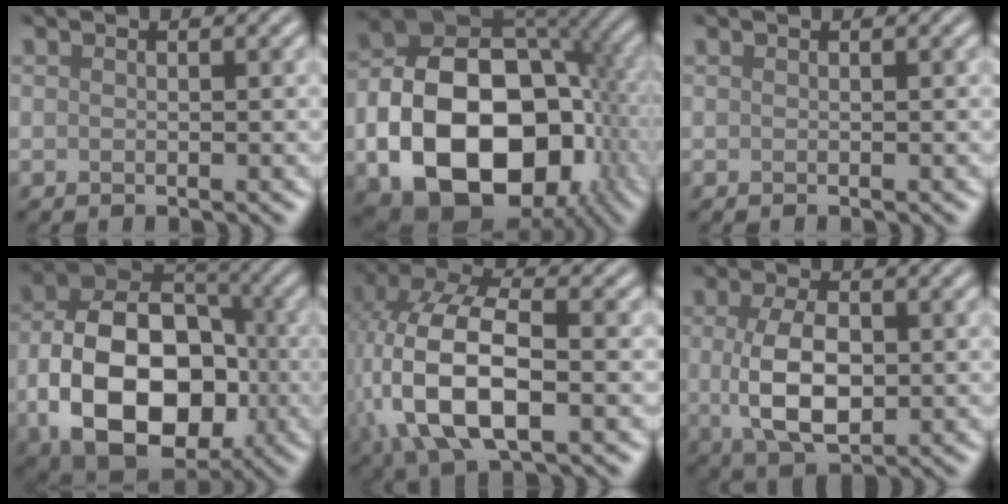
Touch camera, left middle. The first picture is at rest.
{"total": 17.0, "force": [-4.2, 11.7, 11.7], "torque": [-0.198, -0.026, -0.069]}
{"total": 0.0}
{"total": 14.6, "force": [-3.4, 10.1, 10.0], "torque": [-0.167, -0.017, -0.064]}
{"total": 11.3, "force": [-1.6, 5.9, 9.6], "torque": [-0.210, 0.003, -0.034]}
{"total": 6.5, "force": [0.0, 3.6, 5.4], "torque": [-0.114, -0.002, 0.000]}